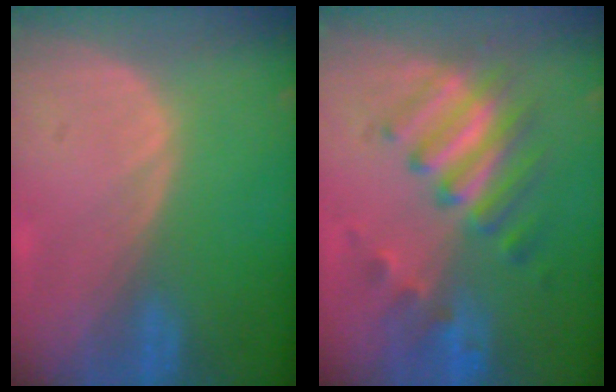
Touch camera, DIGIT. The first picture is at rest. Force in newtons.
{"total": 7.6, "press": 7.5, "slide": 1.1}